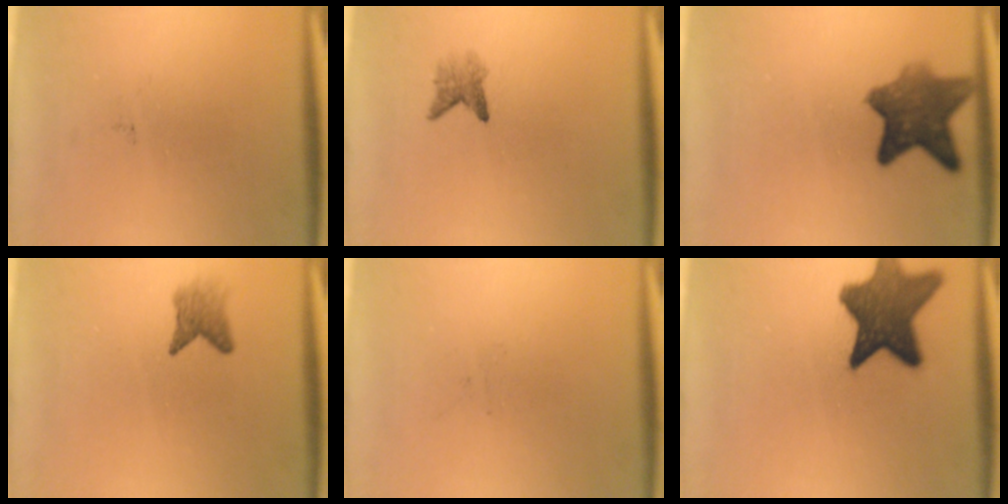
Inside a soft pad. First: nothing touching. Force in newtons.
{"total": 2.0}
{"total": 8.3}
{"total": 2.4}
{"total": 0.0}
{"total": 12.4}